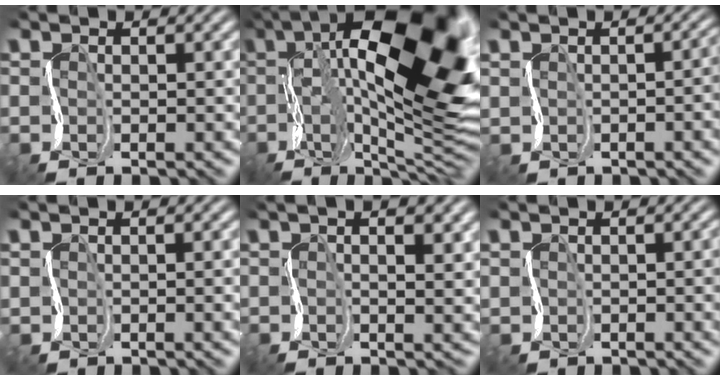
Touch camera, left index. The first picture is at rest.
{"total": 18.3, "force": [3.3, 8.1, 16.1], "torque": [-0.276, 0.023, 0.063]}
{"total": 1.4, "force": [-0.1, 0.2, 1.4], "torque": [-0.016, -0.001, 0.008]}
{"total": 1.7, "force": [0.6, 0.9, 1.3], "torque": [-0.007, 0.000, 0.010]}
{"total": 3.0, "force": [1.9, 0.6, 2.2], "torque": [-0.037, 0.011, 0.025]}
{"total": 0.8, "force": [0.3, 0.2, 0.7], "torque": [-0.009, -0.002, 0.013]}